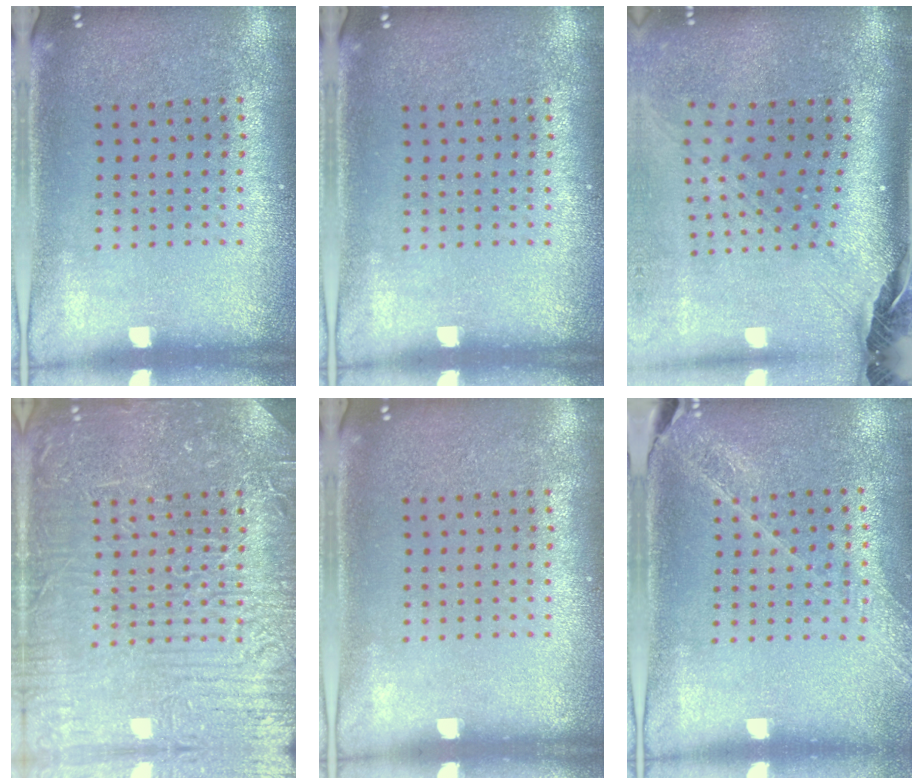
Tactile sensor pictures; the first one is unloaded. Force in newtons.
{"total": 0.0}
{"total": 3.0, "press": 2.1, "slide": 2.1}
{"total": 5.3, "press": 5.2, "slide": 0.7}
{"total": 0.0}
{"total": 1.6, "press": 1.6, "slide": 0.0}